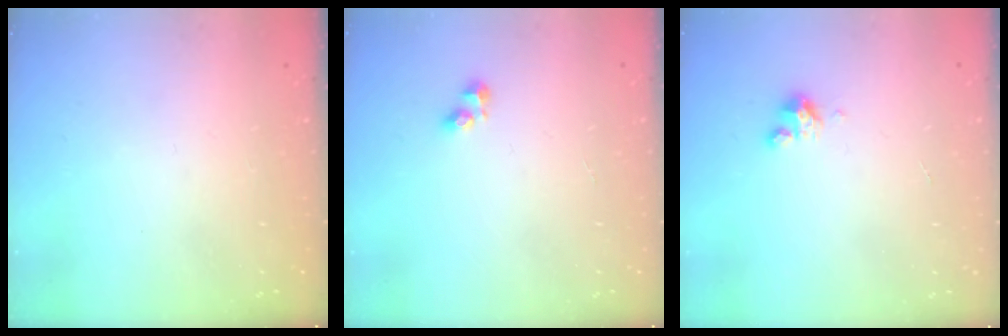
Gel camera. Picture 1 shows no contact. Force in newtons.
{"total": 2.5, "press": 2.5, "slide": 0.2}
{"total": 2.8, "press": 2.8, "slide": 0.2}